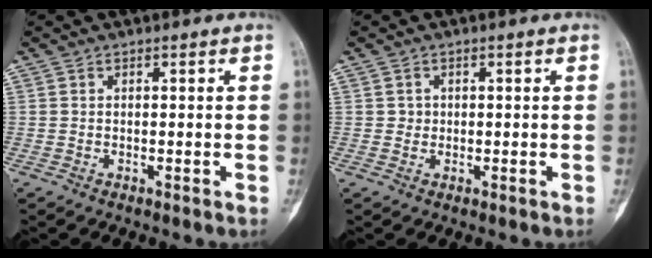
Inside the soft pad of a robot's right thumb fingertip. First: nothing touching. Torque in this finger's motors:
{"motor_torque": [0.26, 0.04, -0.05, 0.01, -0.05]}